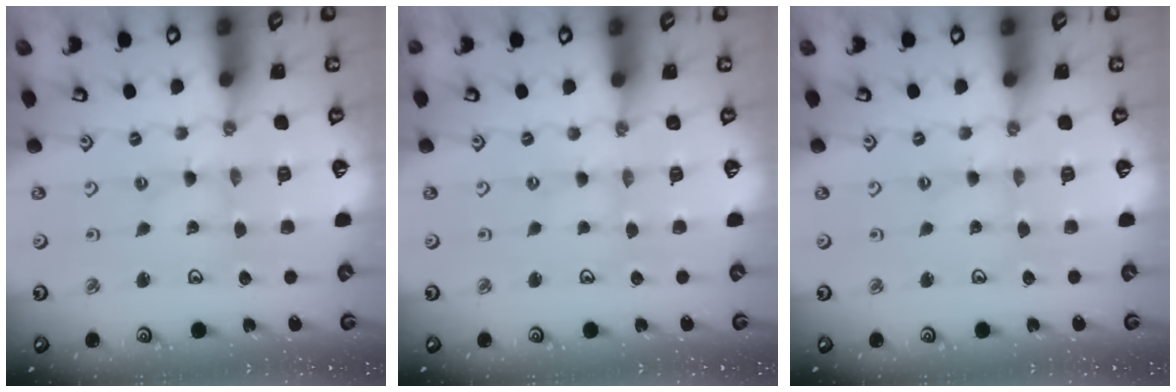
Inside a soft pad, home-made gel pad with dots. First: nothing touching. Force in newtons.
{"total": 0.0}
{"total": 1.1, "press": 1.0, "slide": 0.3}